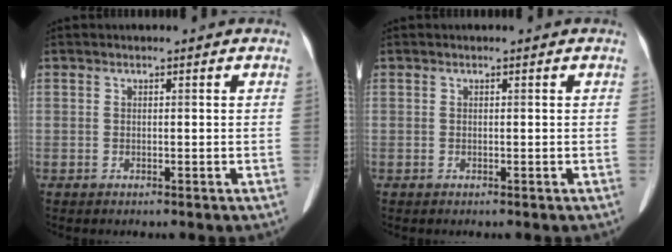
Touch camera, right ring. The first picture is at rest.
{"total": 0.0}